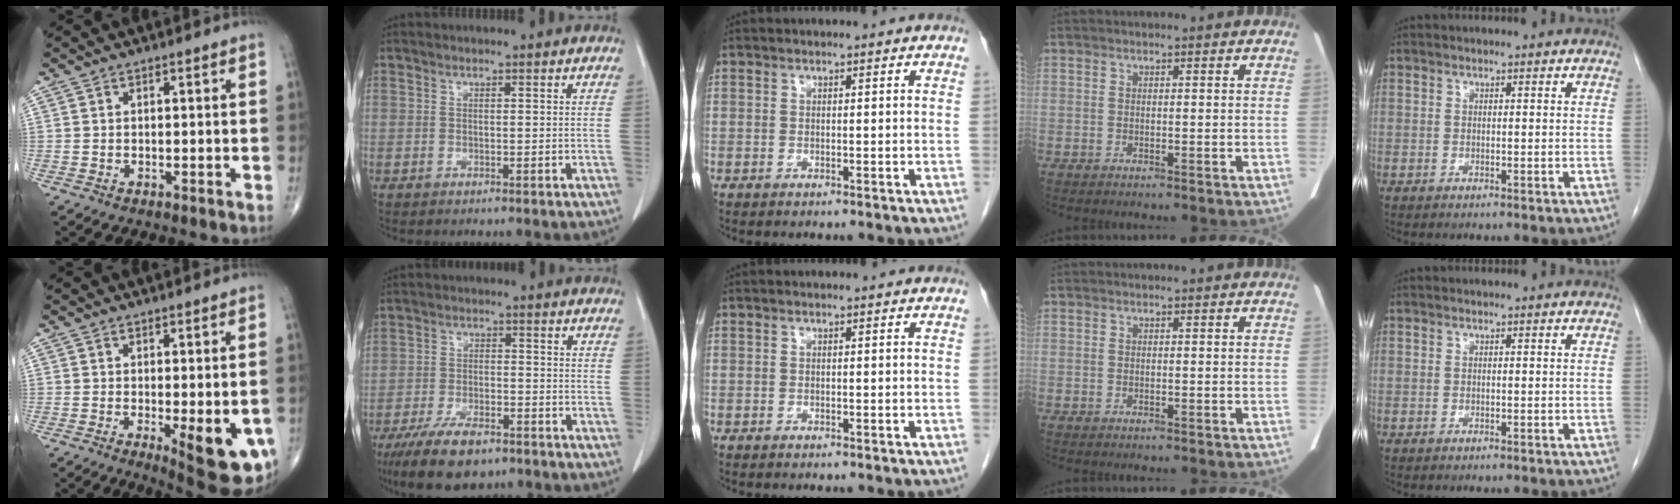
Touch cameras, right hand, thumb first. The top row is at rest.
{"thumb": {"total": 11.2, "force": [-3.1, 3.7, 10.1], "torque": [-0.120, -0.022, -0.031]}, "index": {"total": 9.9, "force": [-7.1, 3.6, 5.9], "torque": [-0.107, -0.013, -0.122]}}